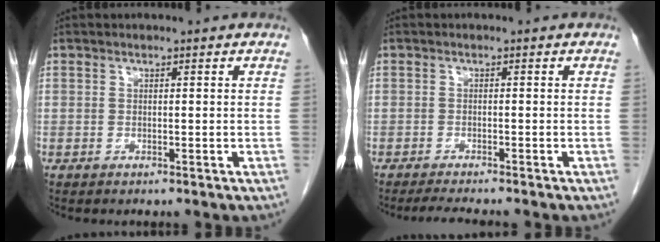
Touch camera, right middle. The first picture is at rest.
{"total": 3.6, "force": [-3.2, -0.1, 1.7], "torque": [-0.028, -0.012, -0.051]}